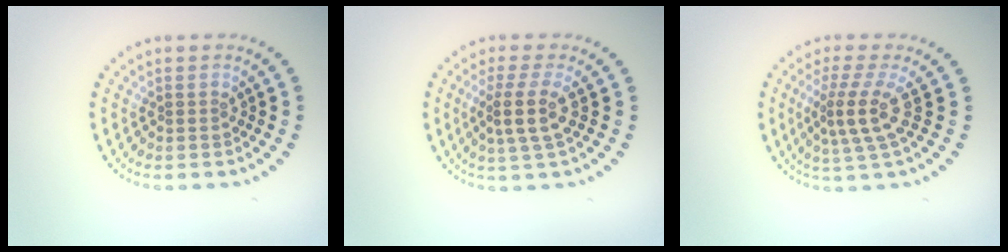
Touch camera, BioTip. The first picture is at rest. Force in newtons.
{"total": 2.9, "press": 2.3, "slide": 1.8}
{"total": 3.4, "press": 2.5, "slide": 2.4}